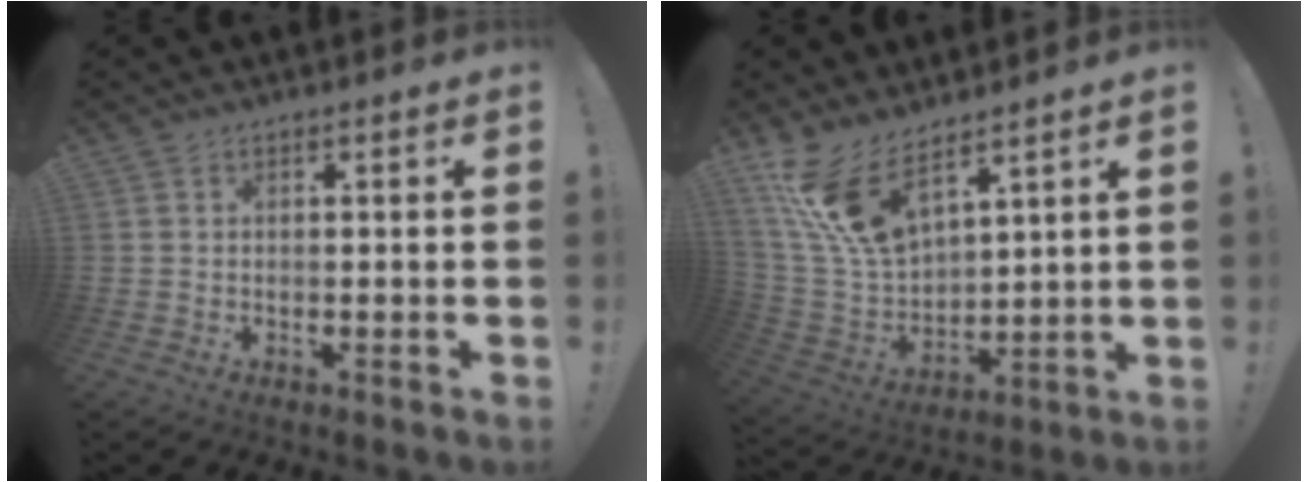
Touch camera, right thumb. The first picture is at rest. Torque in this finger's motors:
{"motor_torque": [1.50, 1.74, 0.68, 0.62, 0.25]}